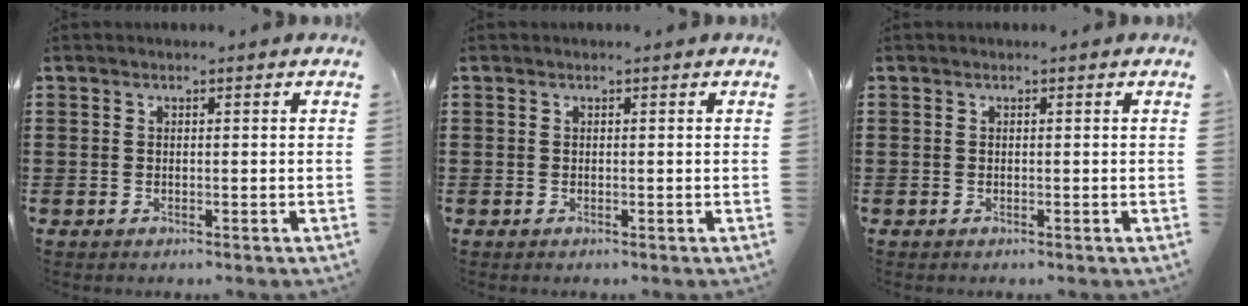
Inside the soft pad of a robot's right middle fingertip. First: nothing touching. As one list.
[{"total": 0.0}, {"total": 0.0}]